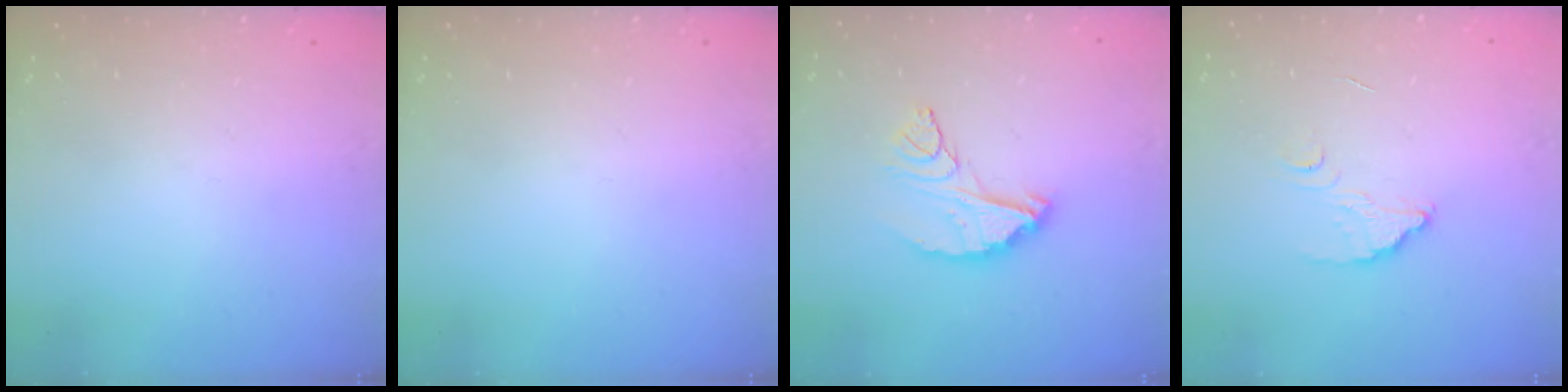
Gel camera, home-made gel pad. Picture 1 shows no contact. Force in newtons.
{"total": 0.0}
{"total": 9.9, "press": 9.9, "slide": 0.8}
{"total": 3.4, "press": 3.4, "slide": 0.2}